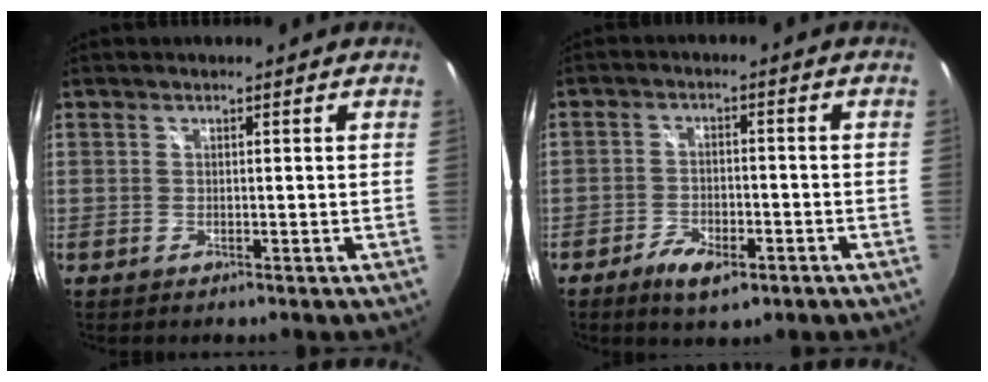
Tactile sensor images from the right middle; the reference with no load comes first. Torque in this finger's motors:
{"motor_torque": [0.06, 0.09, 0.12, 0.04]}